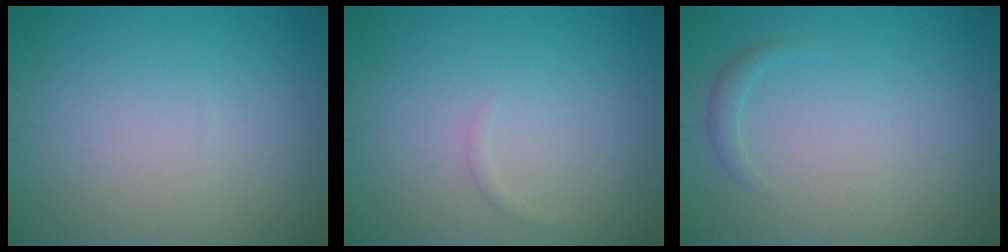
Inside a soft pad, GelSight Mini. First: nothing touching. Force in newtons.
{"total": 0.5, "press": 0.5, "slide": 0.0}
{"total": 0.9, "press": 0.9, "slide": 0.0}